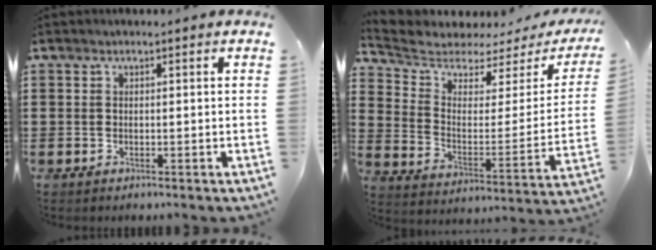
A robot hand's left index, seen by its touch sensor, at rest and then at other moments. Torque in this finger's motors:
{"motor_torque": [2.14, 0.00, 0.82, 0.05]}